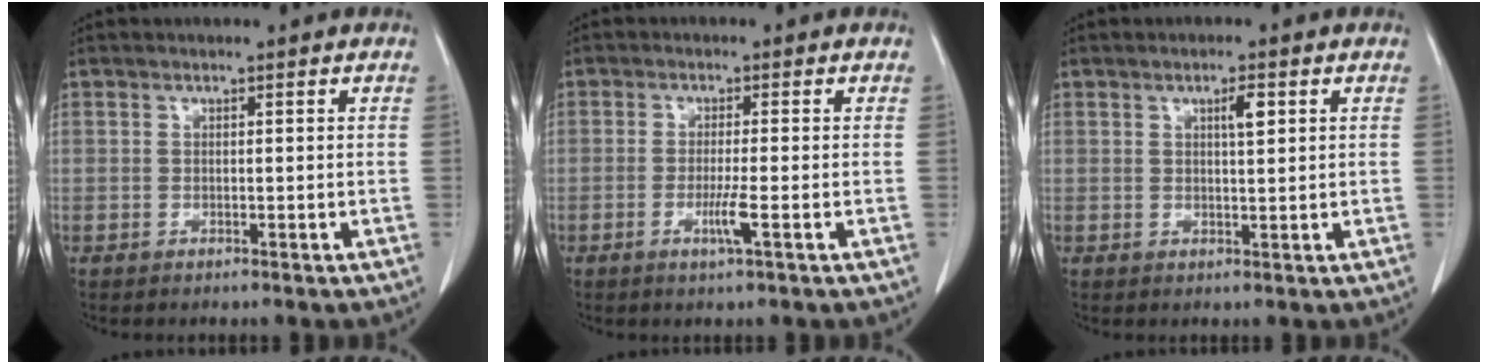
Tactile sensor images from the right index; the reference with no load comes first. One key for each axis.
{"total": 3.2, "fx": -1.1, "fy": -0.3, "fz": 3.0, "tx": -0.059, "ty": -0.008, "tz": -0.022}
{"total": 2.5, "fx": 1.0, "fy": 0.4, "fz": 2.2, "tx": -0.040, "ty": -0.002, "tz": 0.015}